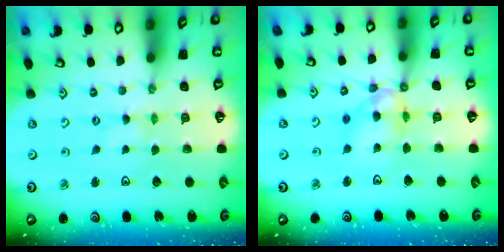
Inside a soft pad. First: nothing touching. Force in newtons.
{"total": 11.4, "press": 11.3, "slide": 1.2}